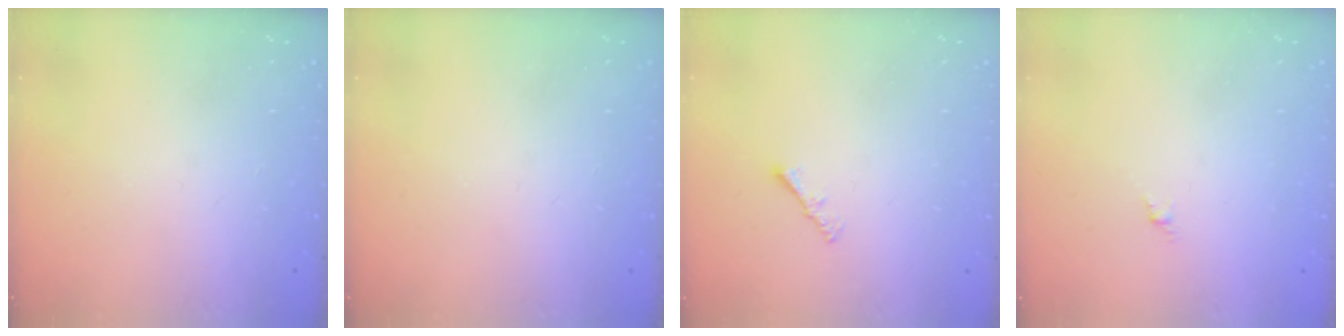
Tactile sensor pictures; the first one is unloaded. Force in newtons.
{"total": 0.0}
{"total": 1.6, "press": 1.5, "slide": 0.5}
{"total": 1.1, "press": 1.0, "slide": 0.5}